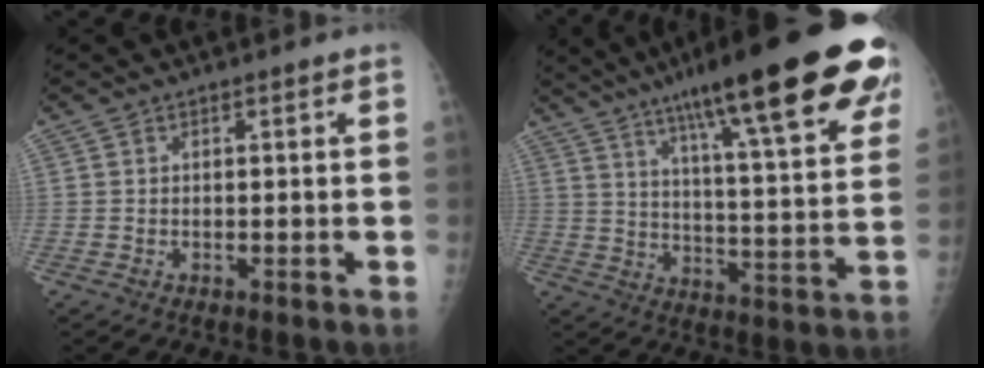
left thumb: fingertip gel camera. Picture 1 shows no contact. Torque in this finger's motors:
{"motor_torque": [3.10, 1.91, 1.82, -0.95, 0.53]}